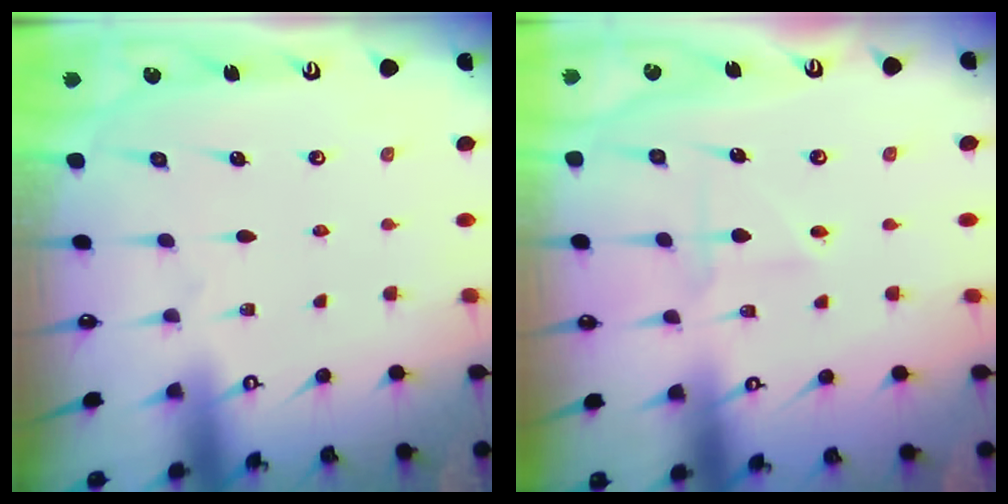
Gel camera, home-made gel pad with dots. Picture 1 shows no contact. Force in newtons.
{"total": 3.1, "press": 3.1, "slide": 0.3}